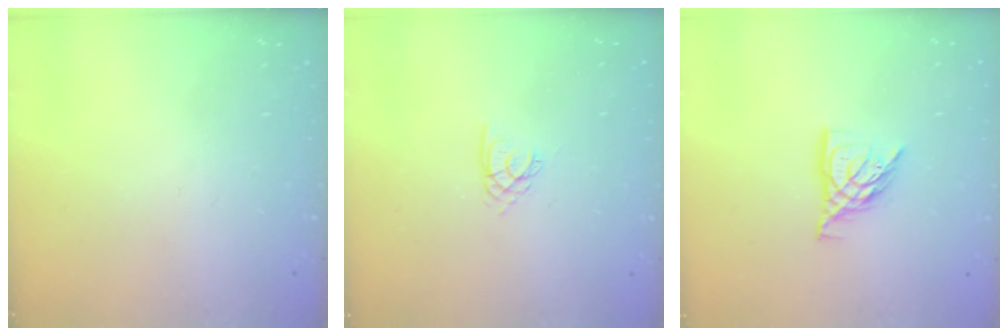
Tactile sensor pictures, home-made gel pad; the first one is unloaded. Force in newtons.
{"total": 1.8, "press": 1.8, "slide": 0.2}
{"total": 9.2, "press": 9.1, "slide": 0.9}